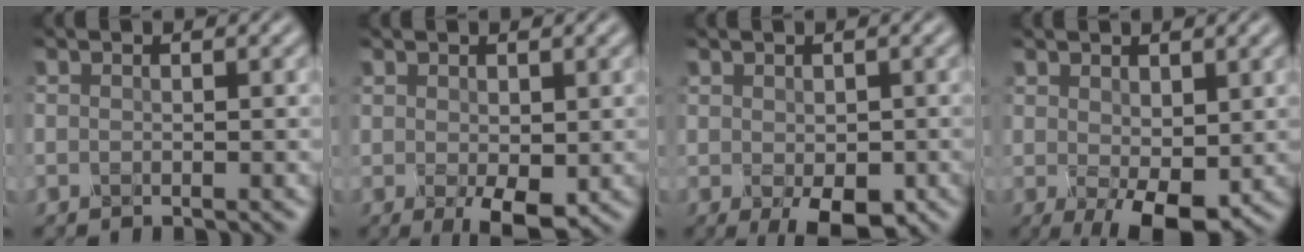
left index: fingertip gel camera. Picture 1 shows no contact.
{"total": 2.9, "force": [-0.4, 1.3, 2.5], "torque": [-0.049, -0.010, 0.002]}
{"total": 3.7, "force": [-1.4, 1.8, 2.9], "torque": [-0.047, -0.013, -0.014]}
{"total": 4.6, "force": [-0.1, 2.2, 4.0], "torque": [-0.079, -0.011, 0.007]}